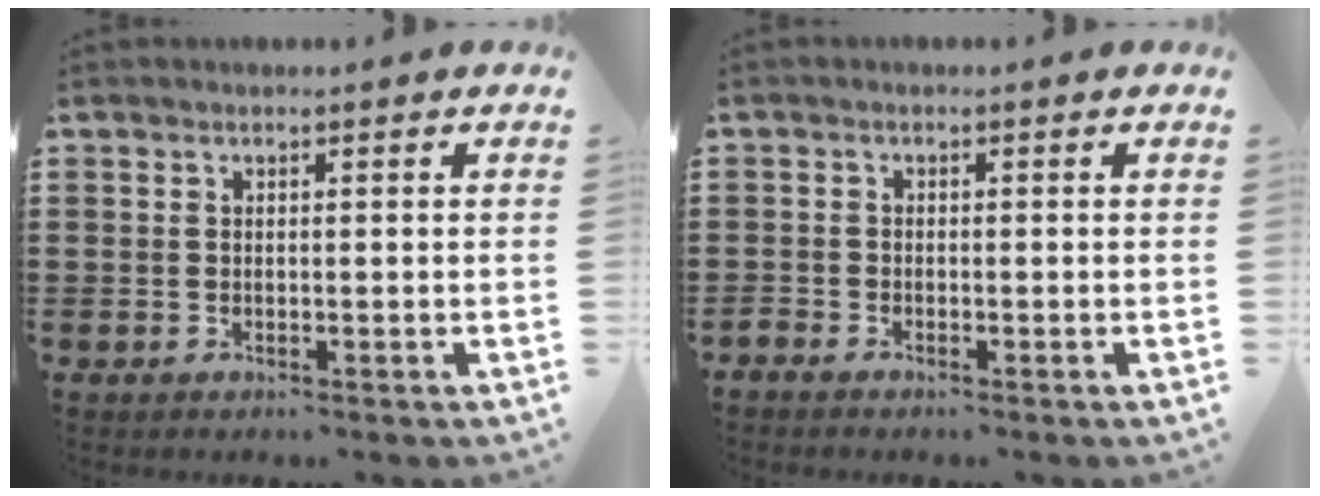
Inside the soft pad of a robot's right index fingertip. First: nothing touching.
{"total": 1.1, "force": [-1.0, 0.4, -0.1], "torque": [-0.002, 0.003, -0.022]}